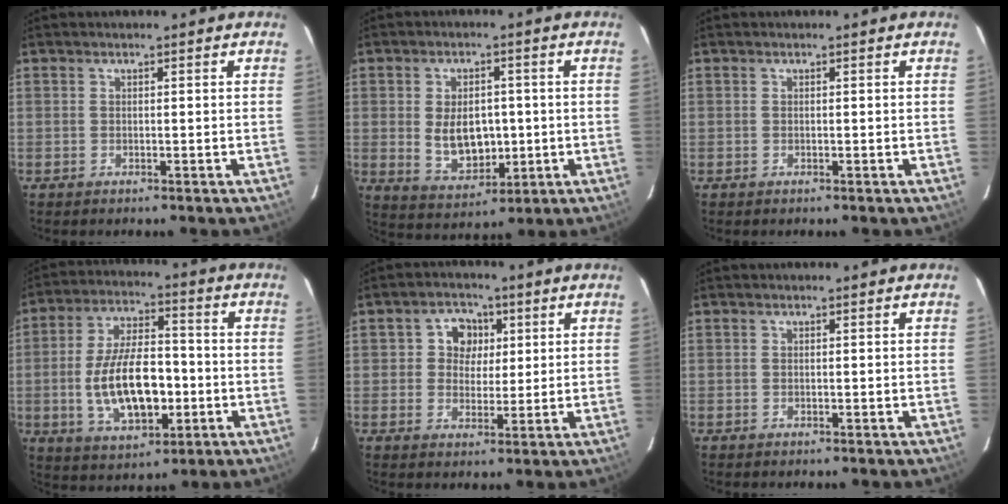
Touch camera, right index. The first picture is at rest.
{"total": 8.9, "force": [-0.3, 5.9, 6.6], "torque": [-0.126, -0.006, 0.013]}
{"total": 0.0}
{"total": 15.2, "force": [-2.9, 7.5, 12.9], "torque": [-0.250, 0.002, -0.037]}
{"total": 5.2, "force": [1.3, 4.7, 1.6], "torque": [-0.022, 0.011, 0.021]}
{"total": 0.0}